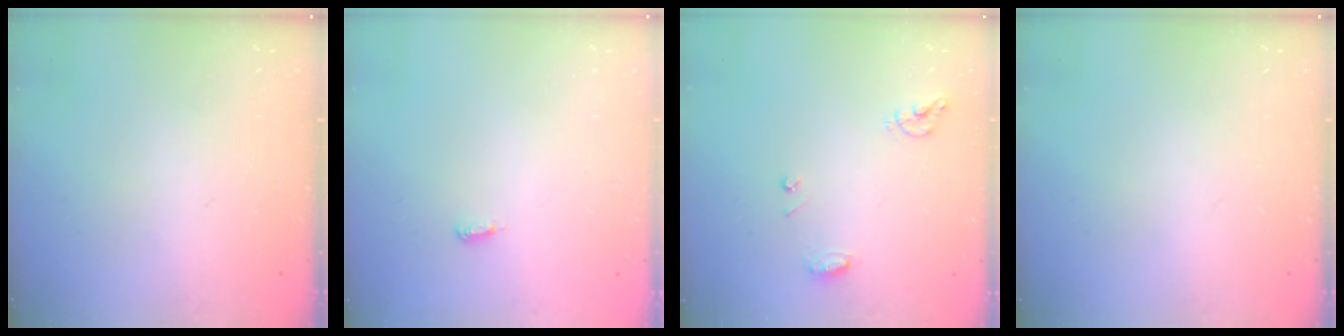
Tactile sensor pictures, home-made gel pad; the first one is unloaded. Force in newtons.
{"total": 3.7, "press": 3.7, "slide": 0.2}
{"total": 7.5, "press": 7.4, "slide": 0.9}
{"total": 0.0}